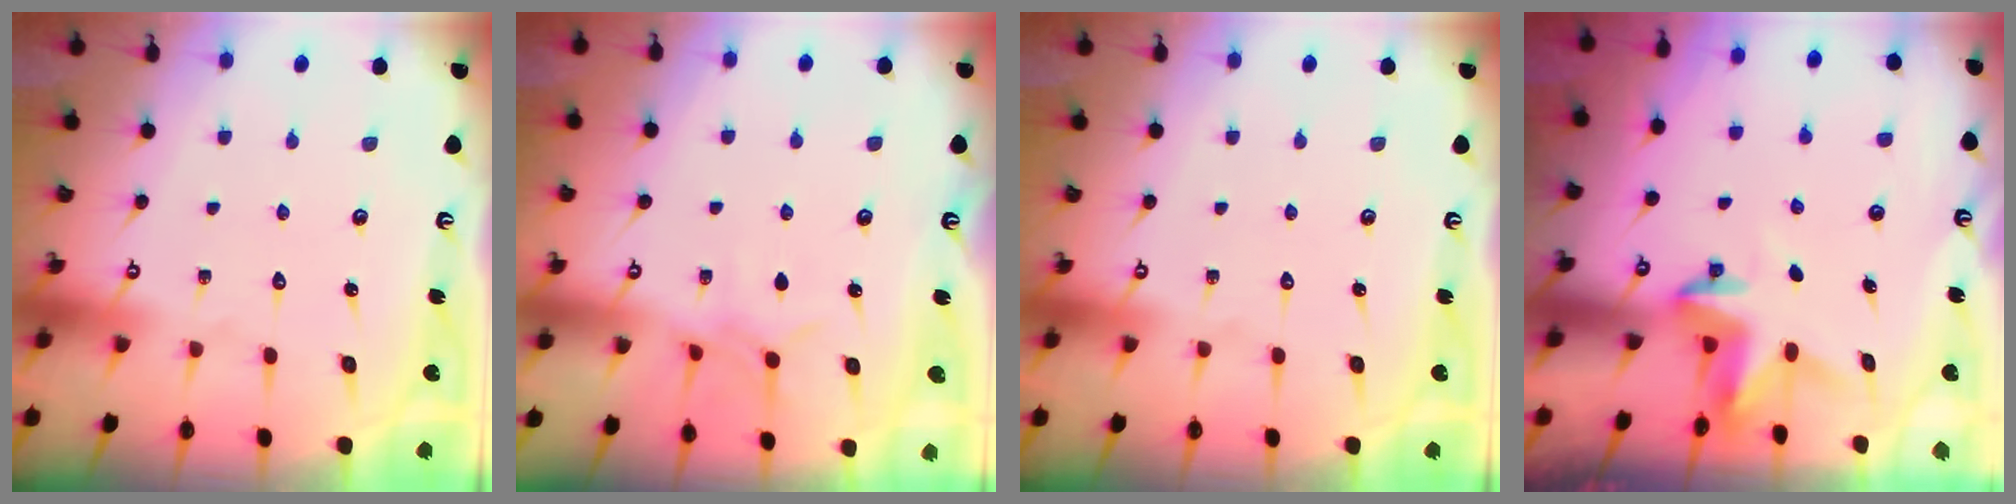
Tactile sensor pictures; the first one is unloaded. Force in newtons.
{"total": 5.9, "press": 5.9, "slide": 0.7}
{"total": 0.0}
{"total": 3.5, "press": 3.5, "slide": 0.3}